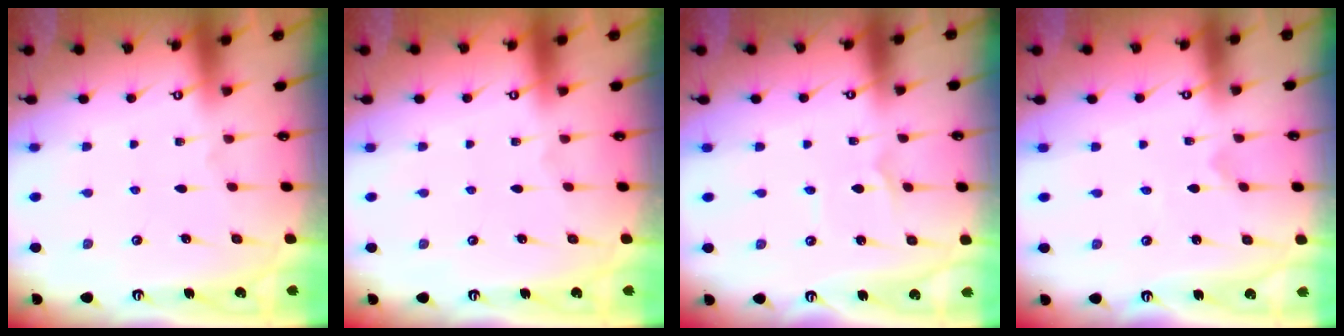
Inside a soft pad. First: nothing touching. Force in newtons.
{"total": 0.0}
{"total": 1.3, "press": 1.3, "slide": 0.1}
{"total": 0.0}